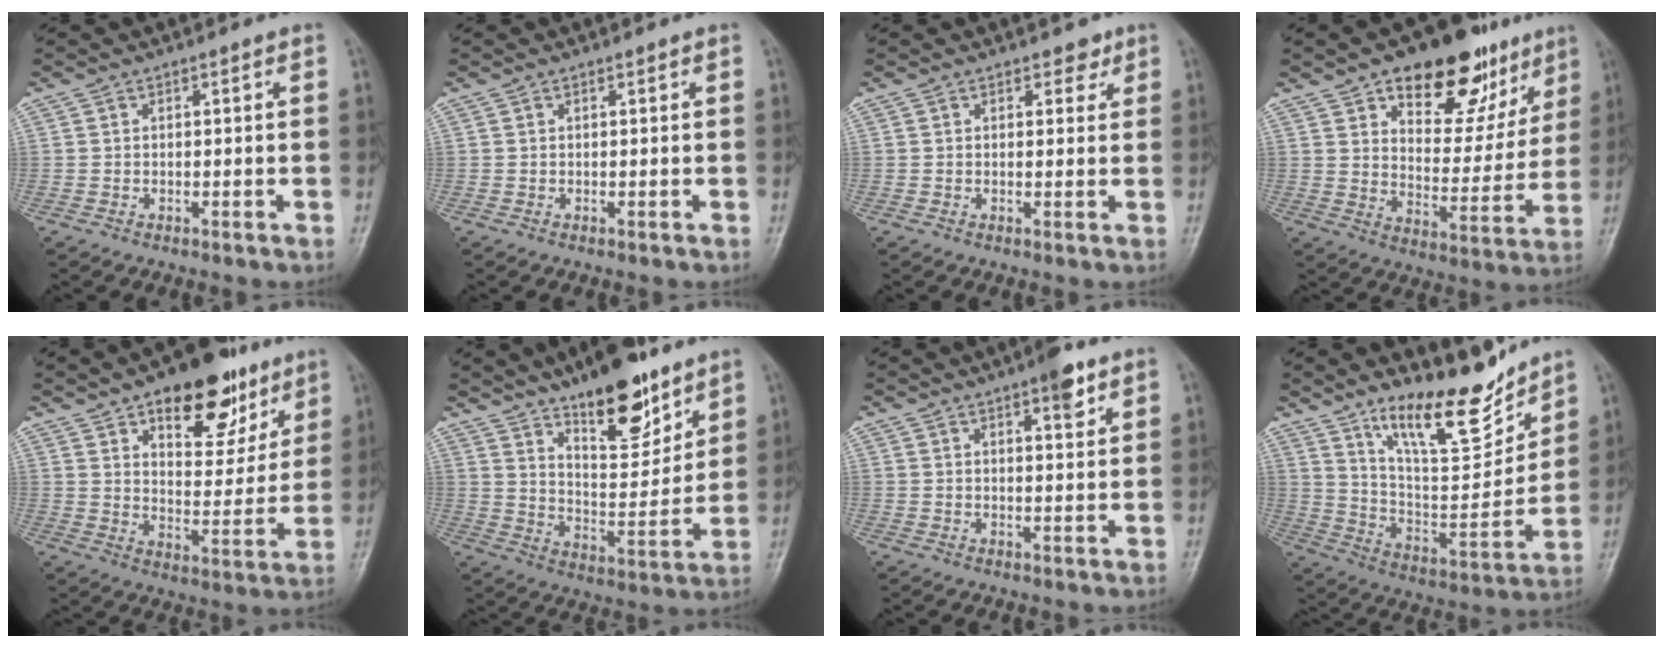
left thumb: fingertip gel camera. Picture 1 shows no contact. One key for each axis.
{"total": 0.0}
{"total": 2.0, "fx": 1.4, "fy": 1.3, "fz": 0.7, "tx": 0.008, "ty": -0.007, "tz": 0.014}
{"total": 20.6, "fx": 12.0, "fy": 10.8, "fz": 12.8, "tx": -0.120, "ty": -0.045, "tz": 0.182}
{"total": 17.7, "fx": 10.5, "fy": 8.7, "fz": 11.3, "tx": -0.101, "ty": -0.049, "tz": 0.158}
{"total": 16.8, "fx": 11.5, "fy": 6.2, "fz": 10.5, "tx": -0.120, "ty": -0.076, "tz": 0.192}
{"total": 4.9, "fx": 3.0, "fy": 1.4, "fz": 3.6, "tx": -0.041, "ty": -0.015, "tz": 0.040}
{"total": 16.9, "fx": 12.9, "fy": 4.9, "fz": 9.8, "tx": -0.118, "ty": -0.091, "tz": 0.227}